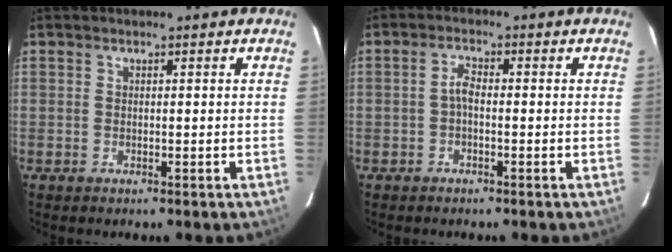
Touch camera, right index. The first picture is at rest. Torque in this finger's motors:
{"motor_torque": [0.34, -0.20, 0.15, 0.05]}